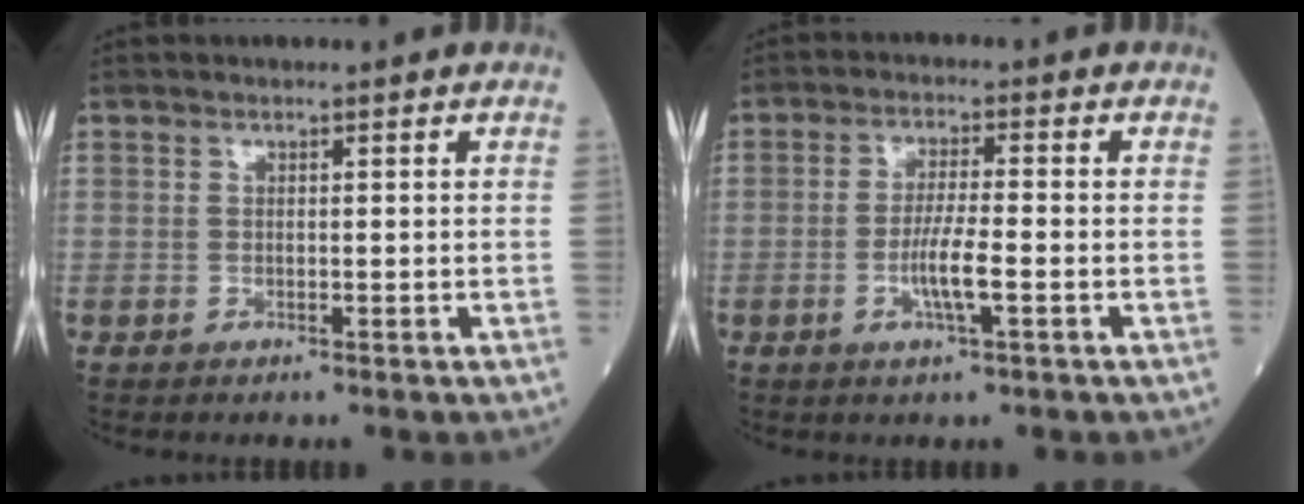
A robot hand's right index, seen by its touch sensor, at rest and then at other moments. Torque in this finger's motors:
{"motor_torque": [0.85, 0.04, 0.39, 0.11]}